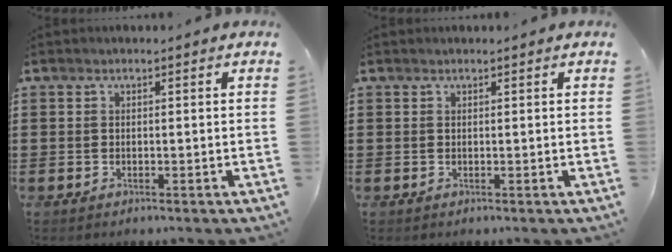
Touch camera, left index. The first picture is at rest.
{"total": 0.0}